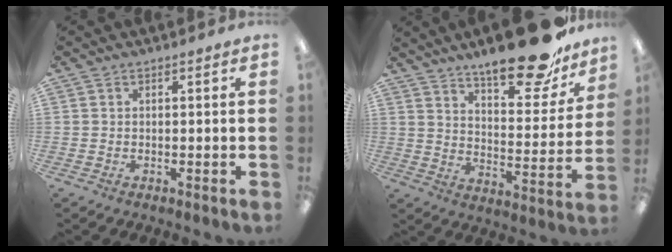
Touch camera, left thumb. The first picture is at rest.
{"total": 20.1, "force": [15.7, 6.3, 10.8], "torque": [-0.158, -0.102, 0.262]}